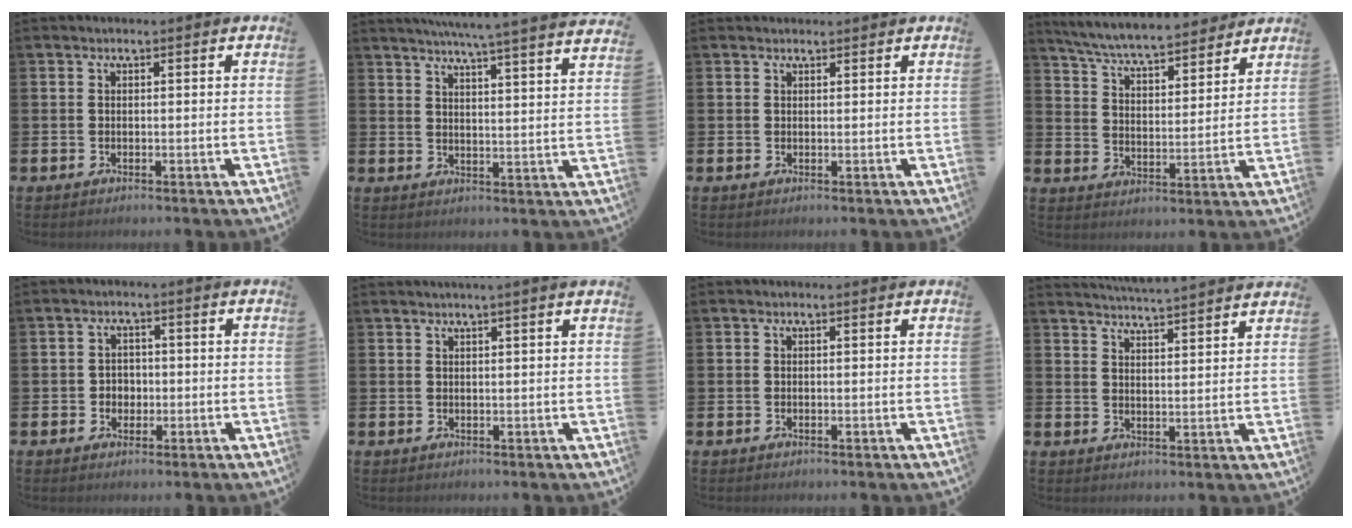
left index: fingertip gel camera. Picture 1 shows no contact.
{"total": 6.2, "force": [5.8, -0.9, 1.8], "torque": [-0.043, -0.042, 0.098]}
{"total": 1.0, "force": [0.9, 0.3, 0.0], "torque": [0.008, 0.000, 0.016]}
{"total": 7.1, "force": [6.7, 0.7, 2.0], "torque": [-0.072, -0.046, 0.118]}
{"total": 2.2, "force": [-0.1, 2.1, 0.7], "torque": [-0.003, 0.002, -0.010]}
{"total": 1.4, "force": [1.2, -0.6, 0.4], "torque": [-0.012, -0.001, 0.024]}
{"total": 0.0}
{"total": 4.8, "force": [4.8, -0.6, 0.2], "torque": [-0.025, -0.032, 0.086]}